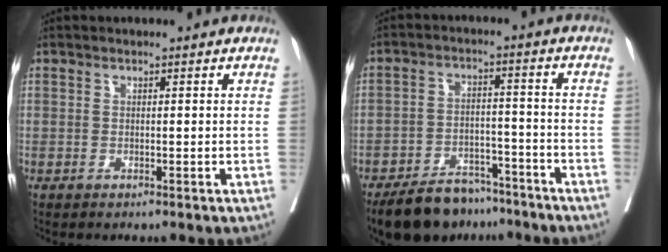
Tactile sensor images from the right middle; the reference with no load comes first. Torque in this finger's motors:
{"motor_torque": [0.02, -0.40, 0.25, 0.07]}